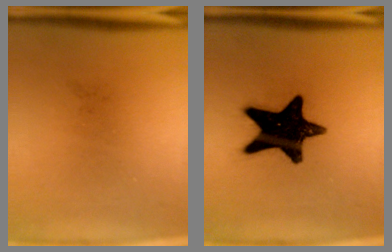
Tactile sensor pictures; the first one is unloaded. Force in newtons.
{"total": 17.1}